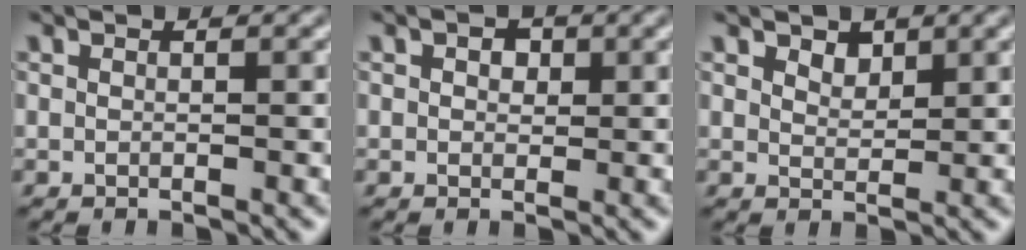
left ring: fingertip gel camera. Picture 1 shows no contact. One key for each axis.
{"total": 1.8, "fx": 0.8, "fy": 1.2, "fz": 1.0, "tx": -0.011, "ty": 0.001, "tz": 0.008}
{"total": 1.5, "fx": 1.1, "fy": 0.8, "fz": 0.6, "tx": -0.012, "ty": -0.001, "tz": 0.020}